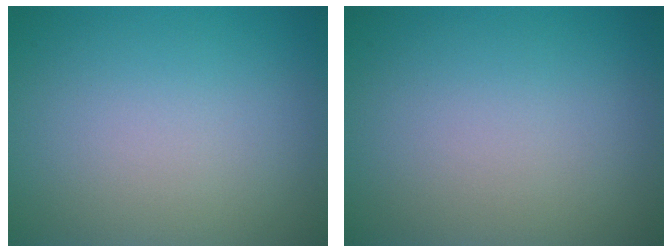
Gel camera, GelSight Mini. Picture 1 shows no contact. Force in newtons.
{"total": 0.0}